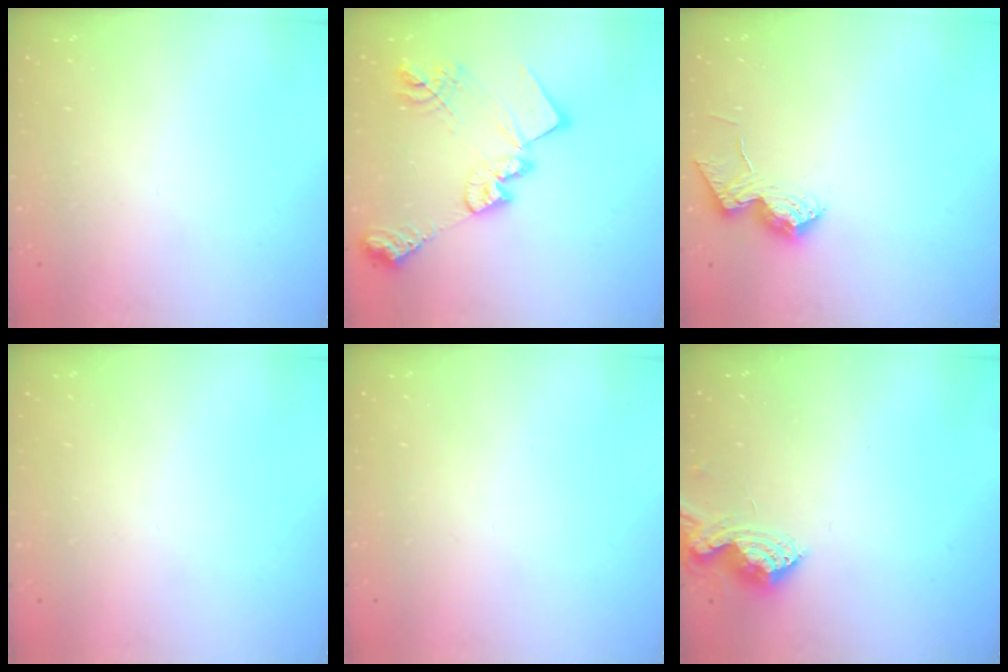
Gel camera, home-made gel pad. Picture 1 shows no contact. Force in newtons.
{"total": 21.7, "press": 21.7, "slide": 1.2}
{"total": 14.1, "press": 14.1, "slide": 0.6}
{"total": 0.0}
{"total": 0.0}
{"total": 8.5, "press": 8.5, "slide": 0.2}